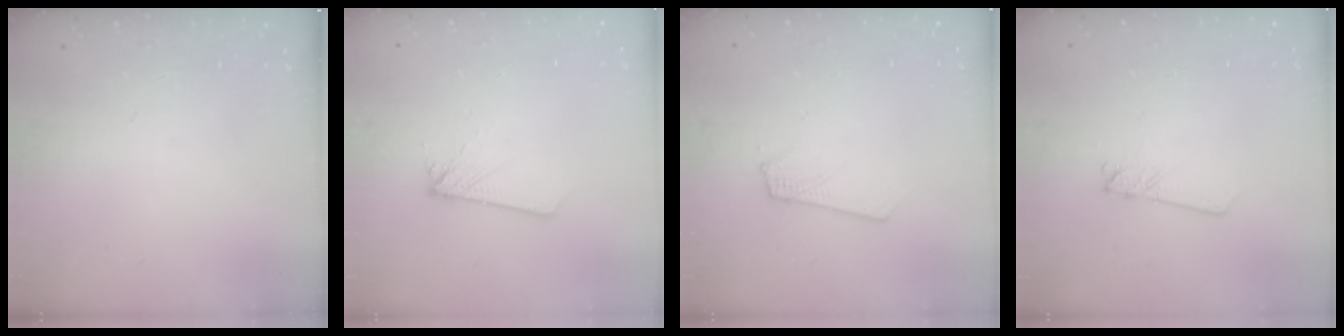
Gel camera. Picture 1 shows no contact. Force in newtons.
{"total": 1.8, "press": 1.8, "slide": 0.1}
{"total": 1.8, "press": 1.8, "slide": 0.1}
{"total": 2.0, "press": 2.0, "slide": 0.1}